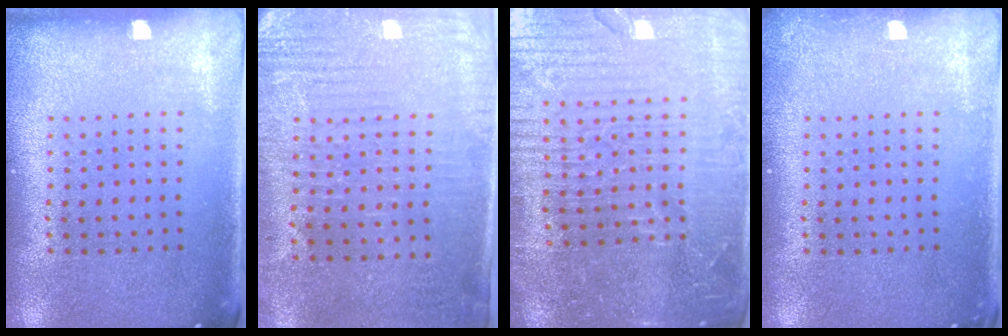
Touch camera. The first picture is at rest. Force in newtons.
{"total": 3.1, "press": 2.8, "slide": 1.4}
{"total": 5.8, "press": 5.2, "slide": 2.6}
{"total": 0.6, "press": 0.6, "slide": 0.1}